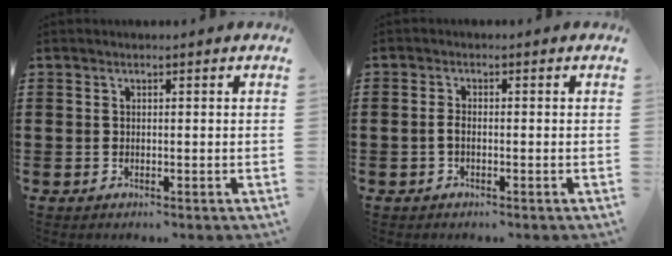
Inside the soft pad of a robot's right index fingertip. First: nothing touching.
{"total": 1.5, "force": [-0.5, 0.4, 1.3], "torque": [-0.035, -0.006, -0.011]}